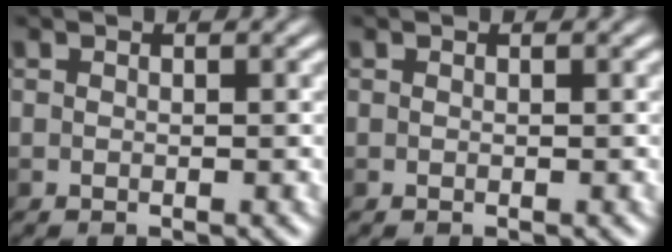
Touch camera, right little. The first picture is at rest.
{"total": 0.0}